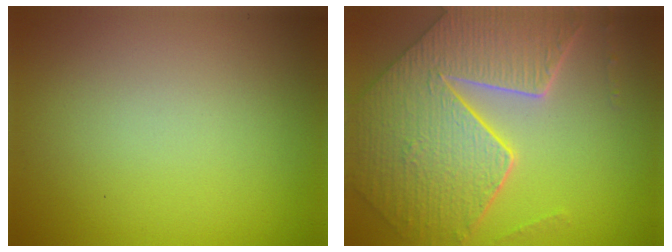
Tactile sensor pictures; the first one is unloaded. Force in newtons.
{"total": 9.4, "press": 6.9, "slide": 6.4}